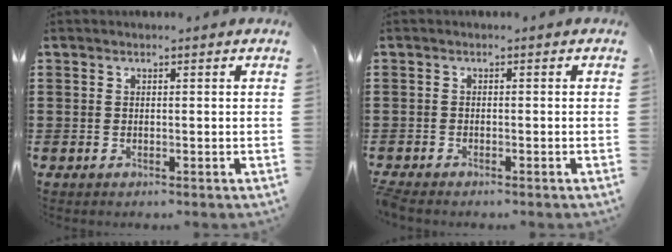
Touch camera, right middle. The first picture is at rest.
{"total": 0.9, "force": [-0.9, 0.1, 0.2], "torque": [-0.006, -0.002, -0.018]}